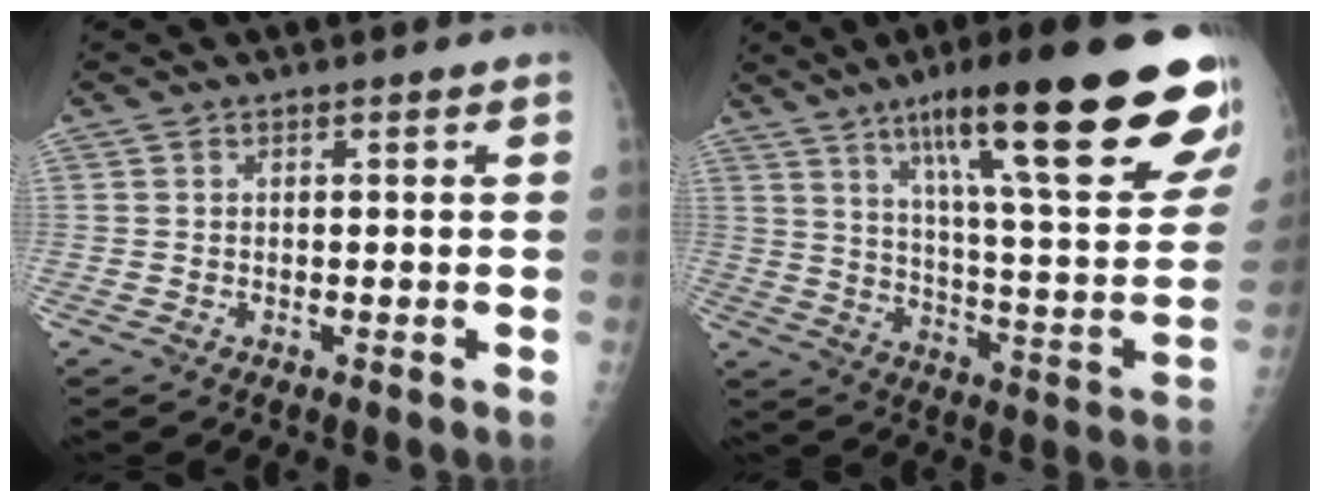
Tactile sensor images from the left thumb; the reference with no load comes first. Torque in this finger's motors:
{"motor_torque": [3.38, 1.63, 2.02, -0.75, 0.56]}